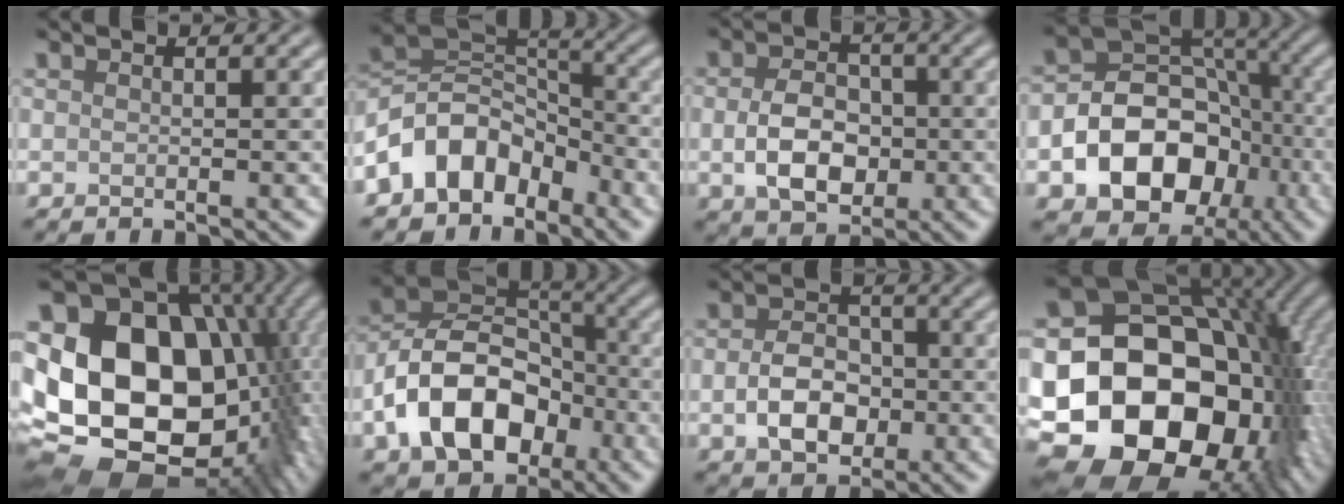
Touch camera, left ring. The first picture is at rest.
{"total": 6.9, "force": [-4.2, 4.7, 2.9], "torque": [-0.032, 0.011, -0.095]}
{"total": 5.2, "force": [-0.7, 3.6, 3.6], "torque": [-0.071, -0.005, -0.014]}
{"total": 10.7, "force": [-3.3, 7.9, 6.3], "torque": [-0.089, 0.000, -0.062]}
{"total": 19.2, "force": [-0.3, 14.2, 12.8], "torque": [-0.220, -0.014, 0.022]}
{"total": 10.4, "force": [-4.0, 7.1, 6.4], "torque": [-0.117, 0.005, -0.086]}
{"total": 4.7, "force": [-1.0, 3.3, 3.2], "torque": [-0.057, -0.001, -0.021]}
{"total": 23.6, "force": [-4.9, 18.2, 14.1], "torque": [-0.205, 0.000, -0.124]}